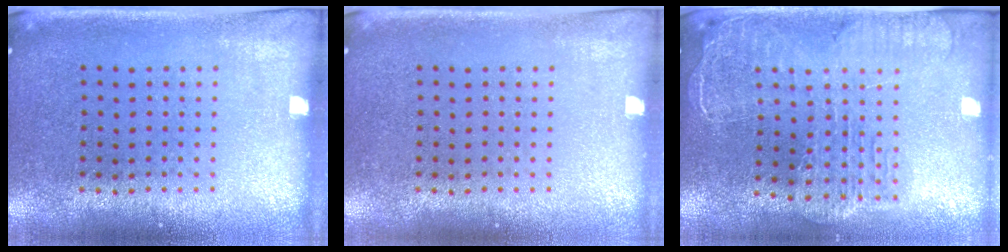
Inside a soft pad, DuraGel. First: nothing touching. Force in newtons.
{"total": 0.0}
{"total": 2.4, "press": 2.1, "slide": 1.2}